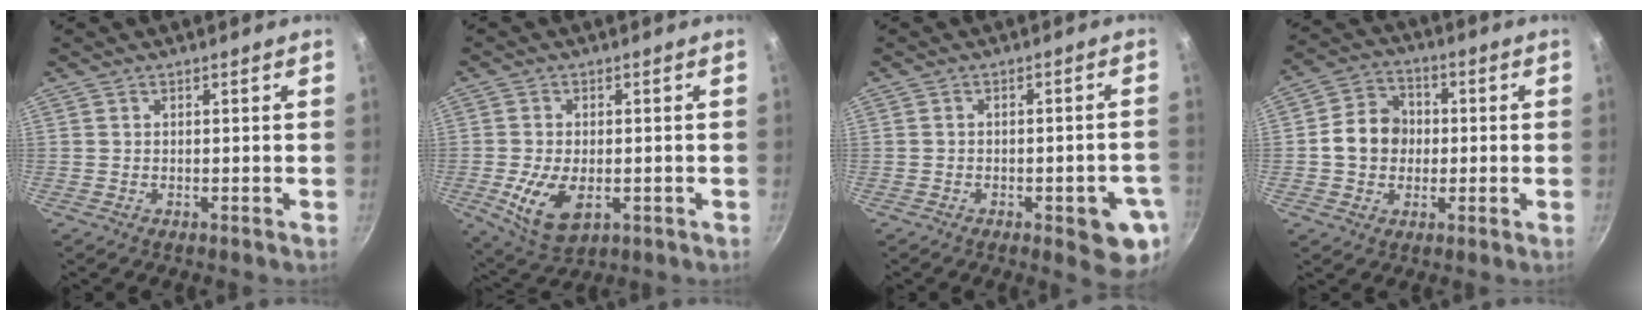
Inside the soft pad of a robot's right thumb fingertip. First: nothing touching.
{"total": 9.7, "force": [-2.1, 5.5, 7.7], "torque": [-0.142, -0.014, -0.028]}
{"total": 8.9, "force": [-3.1, 3.1, 7.7], "torque": [-0.068, 0.011, -0.036]}
{"total": 9.6, "force": [-0.1, 8.2, 4.9], "torque": [-0.054, 0.018, -0.018]}